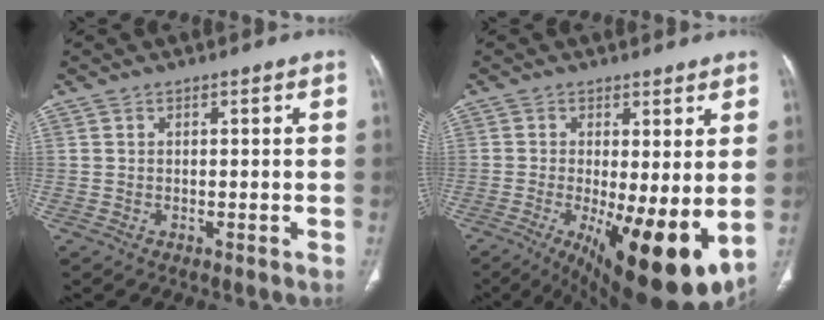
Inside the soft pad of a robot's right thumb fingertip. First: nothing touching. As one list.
[{"total": 16.4, "force": [-3.1, 5.5, 15.1], "torque": [-0.196, -0.029, -0.023]}]